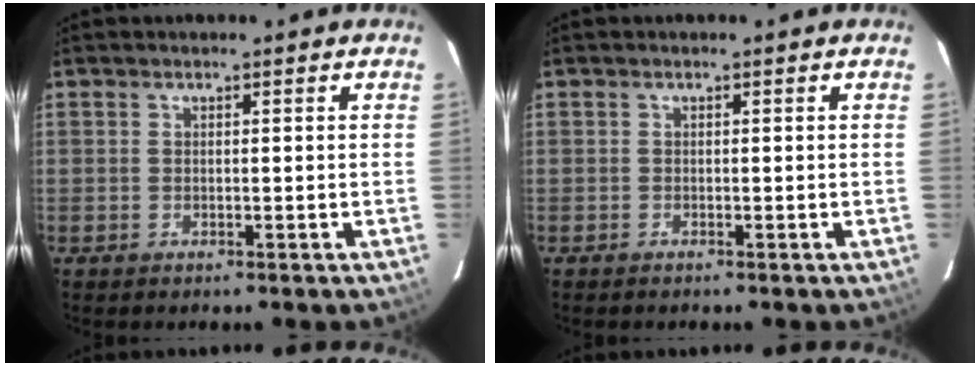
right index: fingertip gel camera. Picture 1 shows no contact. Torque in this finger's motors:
{"motor_torque": [0.17, -0.02, 0.00, 0.01]}